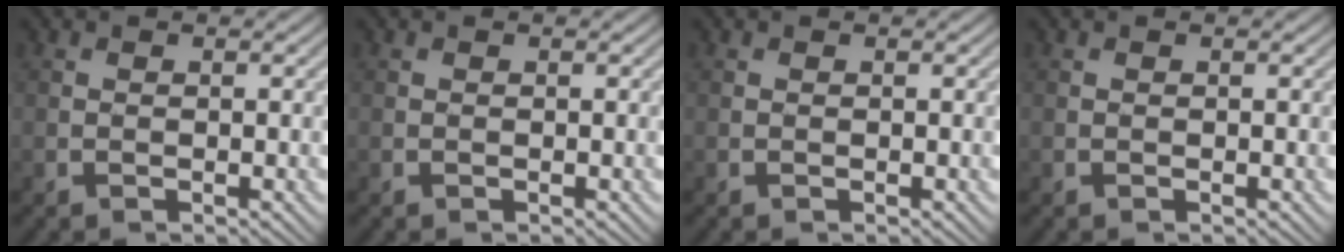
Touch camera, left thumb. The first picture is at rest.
{"total": 0.0}
{"total": 0.0}
{"total": 0.0}